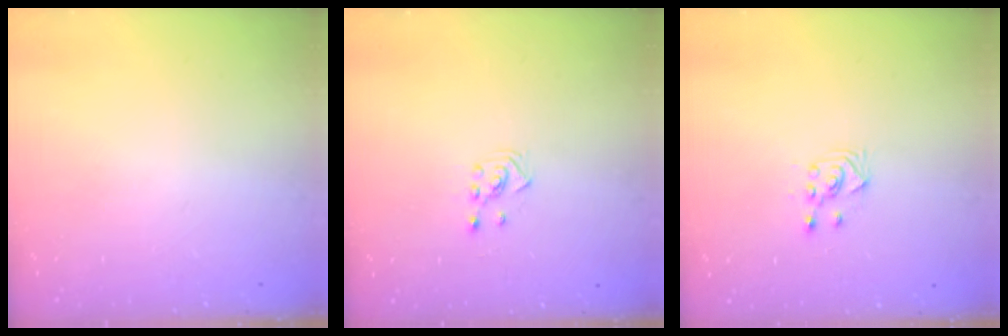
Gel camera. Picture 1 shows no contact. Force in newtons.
{"total": 2.5, "press": 2.4, "slide": 0.8}
{"total": 2.6, "press": 2.6, "slide": 0.3}